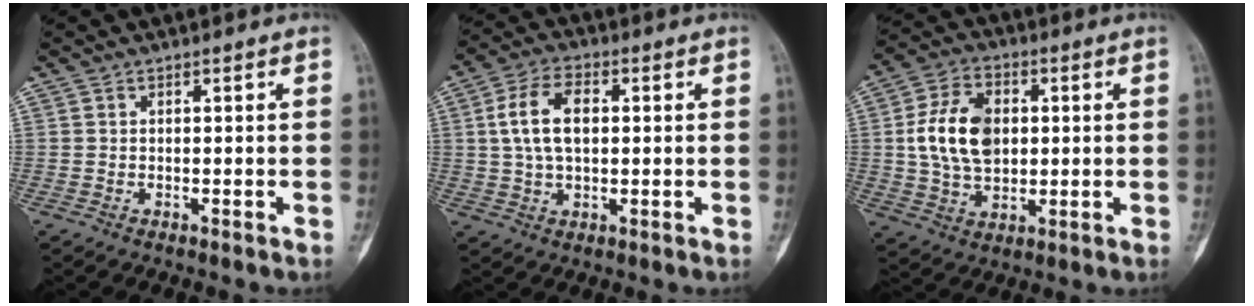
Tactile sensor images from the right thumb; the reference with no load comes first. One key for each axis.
{"total": 9.5, "fx": 1.5, "fy": 5.5, "fz": 7.6, "tx": -0.136, "ty": 0.011, "tz": 0.028}
{"total": 13.2, "fx": 1.5, "fy": 9.0, "fz": 9.6, "tx": -0.156, "ty": 0.003, "tz": 0.028}